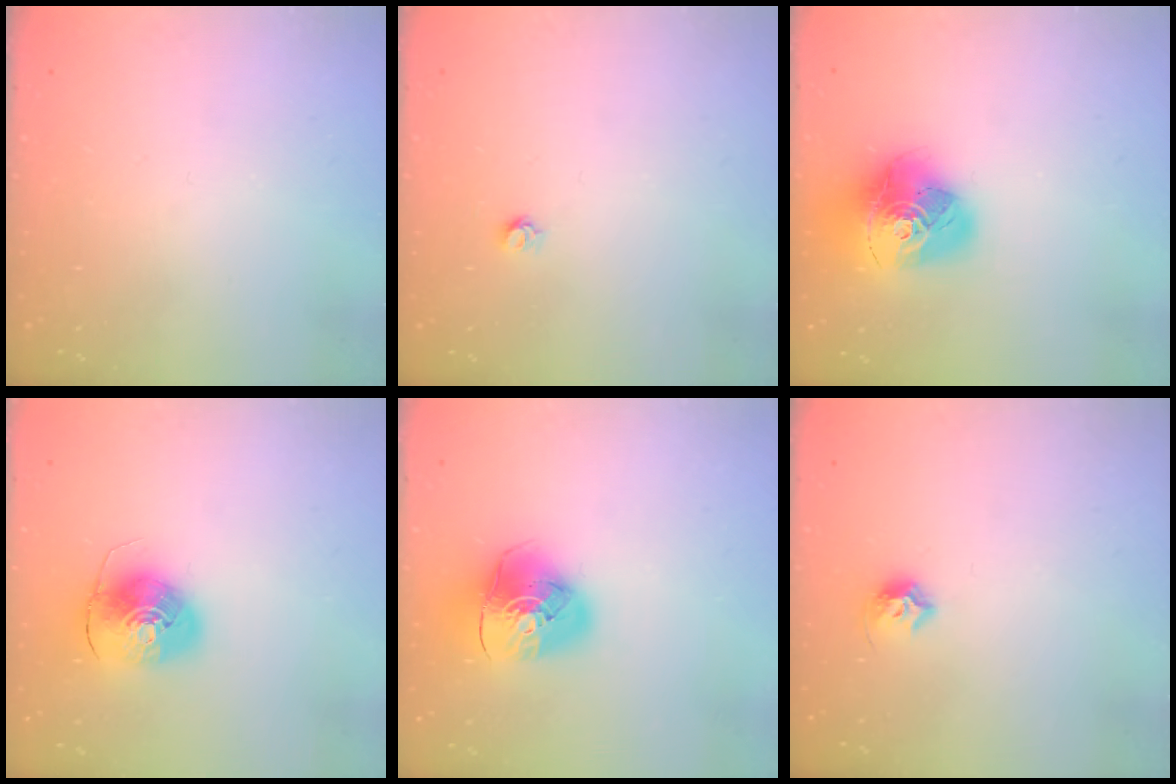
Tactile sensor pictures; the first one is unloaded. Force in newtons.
{"total": 3.5, "press": 3.4, "slide": 0.4}
{"total": 18.0, "press": 17.9, "slide": 1.9}
{"total": 9.2, "press": 9.0, "slide": 1.5}
{"total": 12.7, "press": 12.6, "slide": 1.7}
{"total": 7.1, "press": 7.0, "slide": 0.8}